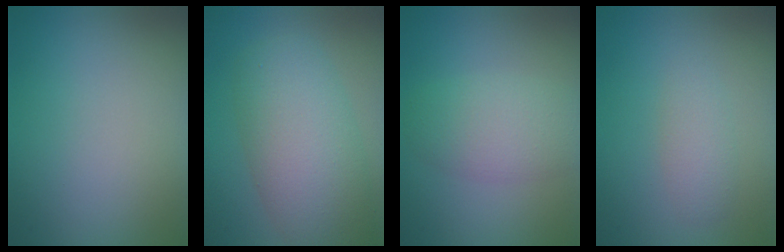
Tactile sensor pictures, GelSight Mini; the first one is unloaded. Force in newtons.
{"total": 8.0, "press": 8.0, "slide": 0.3}
{"total": 4.4, "press": 4.4, "slide": 0.2}
{"total": 1.7, "press": 1.7, "slide": 0.1}